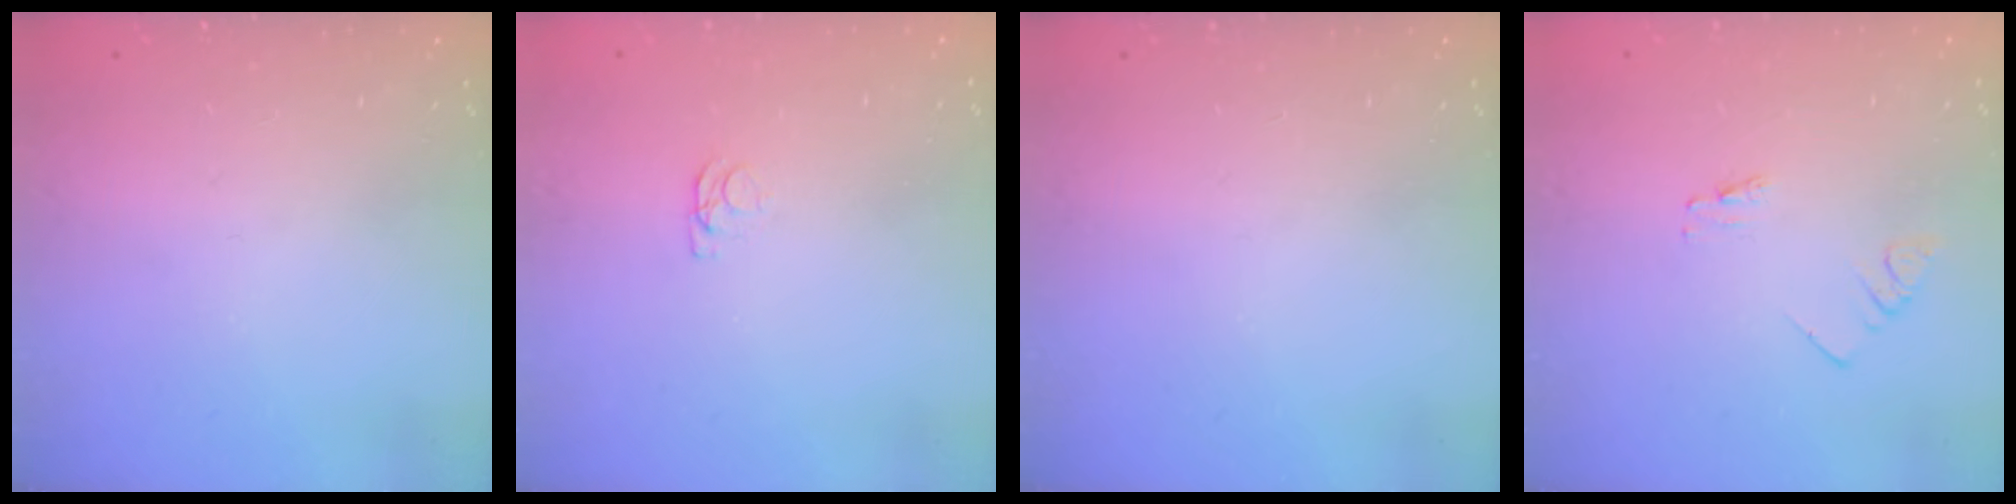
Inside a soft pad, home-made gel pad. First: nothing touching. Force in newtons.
{"total": 1.2, "press": 1.1, "slide": 0.3}
{"total": 0.0}
{"total": 0.7, "press": 0.7, "slide": 0.1}